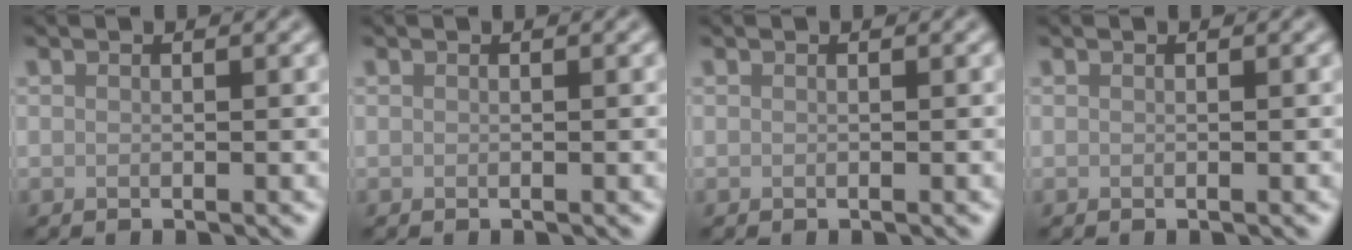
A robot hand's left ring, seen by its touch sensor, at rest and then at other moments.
{"total": 0.0}
{"total": 0.0}
{"total": 0.0}